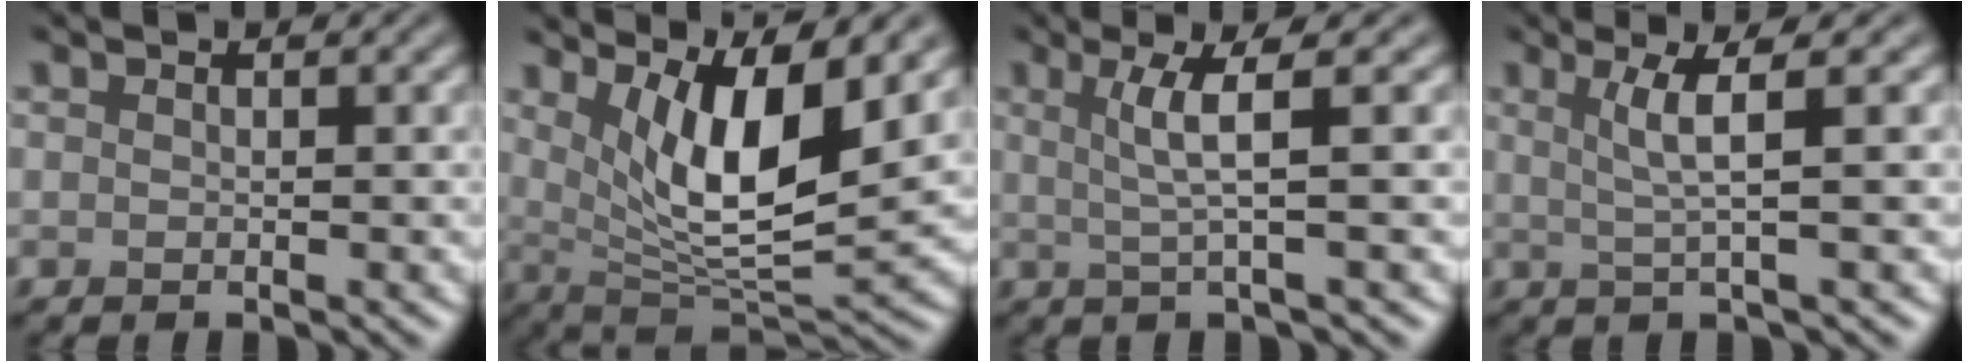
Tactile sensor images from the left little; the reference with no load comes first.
{"total": 8.3, "force": [2.9, 2.6, 7.4], "torque": [-0.127, -0.020, 0.057]}
{"total": 3.5, "force": [0.8, 0.5, 3.4], "torque": [-0.061, 0.002, 0.017]}
{"total": 3.3, "force": [0.9, 0.5, 3.1], "torque": [-0.054, 0.001, 0.020]}